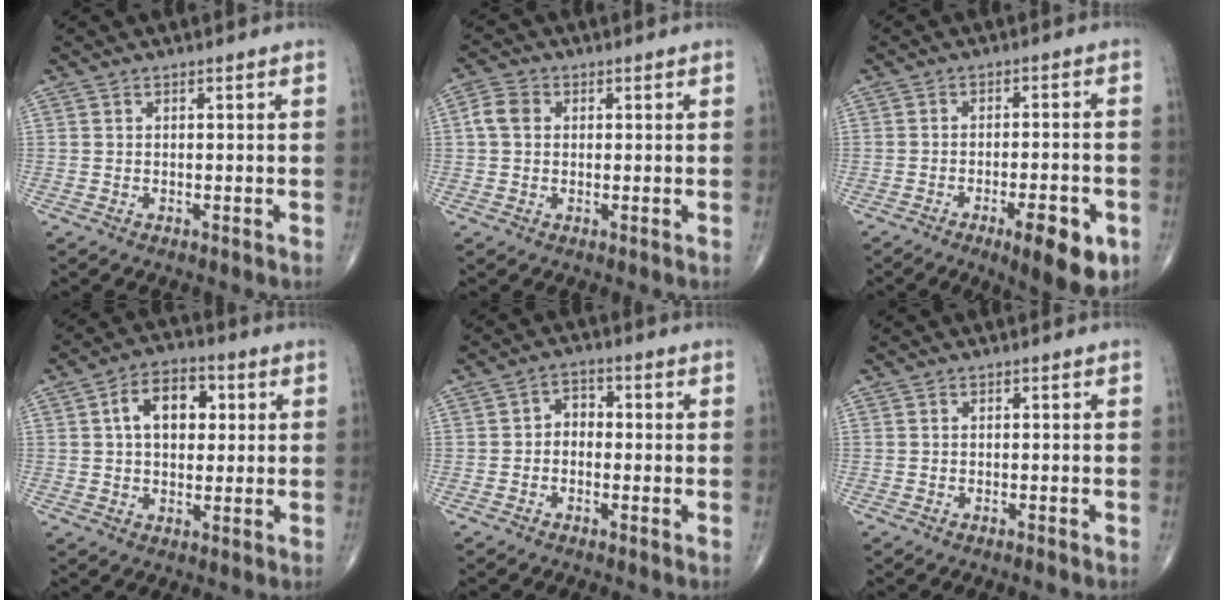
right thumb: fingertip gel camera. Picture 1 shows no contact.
{"total": 4.0, "force": [0.6, 3.2, 2.4], "torque": [-0.045, 0.011, 0.006]}
{"total": 10.7, "force": [-4.8, 3.1, 9.0], "torque": [-0.115, 0.009, -0.061]}
{"total": 9.5, "force": [2.1, 6.1, 7.0], "torque": [-0.095, 0.014, 0.029]}
{"total": 3.2, "force": [-0.7, 2.5, 1.9], "torque": [-0.013, 0.019, -0.026]}
{"total": 0.7, "force": [-0.6, -0.1, 0.4], "torque": [-0.012, 0.002, -0.011]}